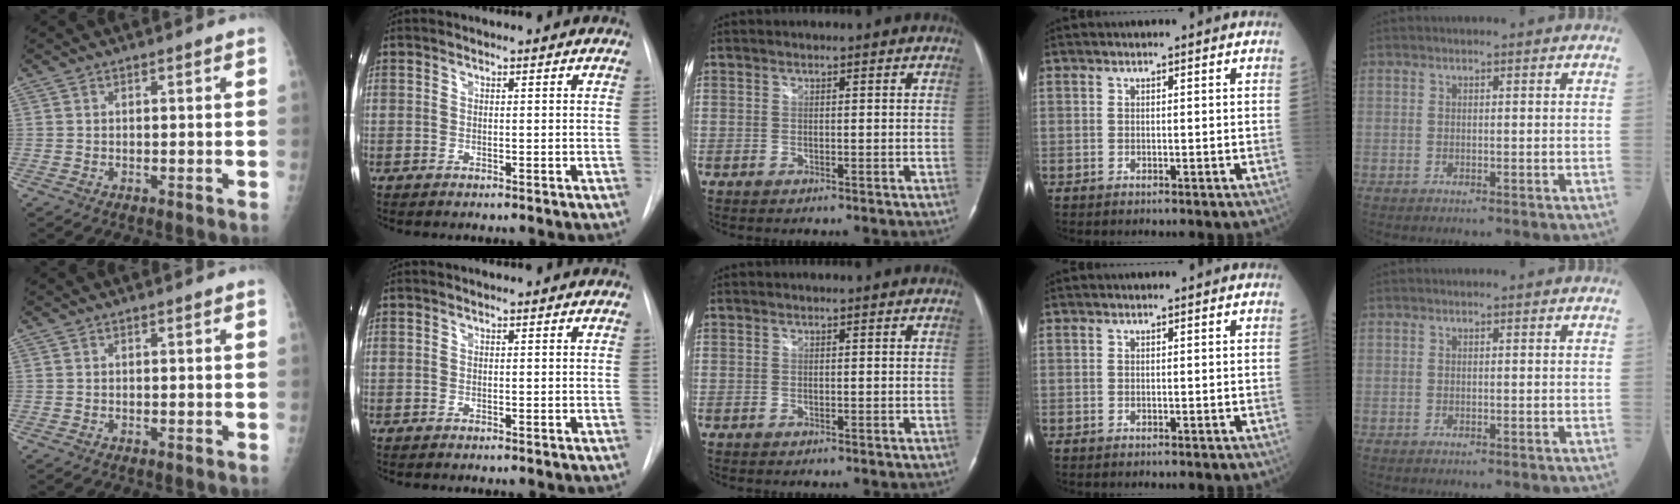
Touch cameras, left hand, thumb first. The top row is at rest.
{}